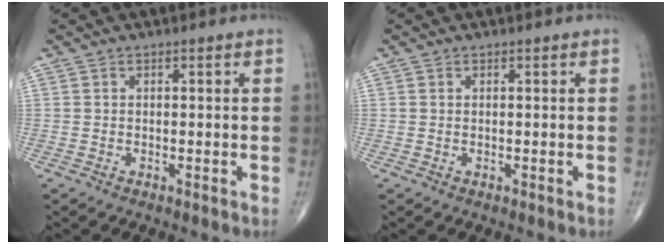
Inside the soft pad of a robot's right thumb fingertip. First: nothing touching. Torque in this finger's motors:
{"motor_torque": [0.36, 0.19, -0.24, -0.15, 0.09]}